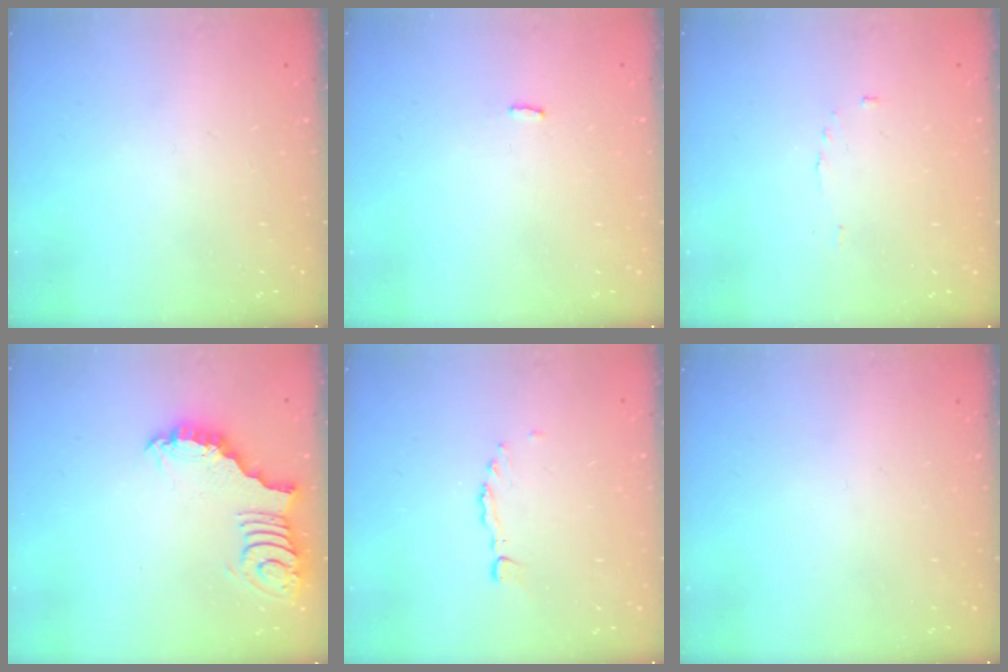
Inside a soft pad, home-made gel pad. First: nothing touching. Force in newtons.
{"total": 2.5, "press": 2.5, "slide": 0.4}
{"total": 2.0, "press": 2.0, "slide": 0.3}
{"total": 3.1, "press": 3.1, "slide": 0.3}
{"total": 0.0}
{"total": 0.0}